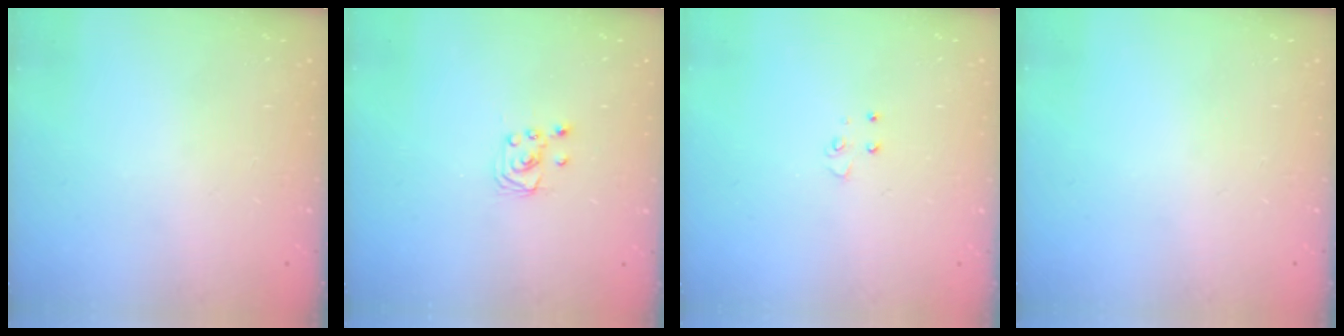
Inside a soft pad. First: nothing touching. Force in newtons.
{"total": 2.3, "press": 2.2, "slide": 0.3}
{"total": 4.1, "press": 4.1, "slide": 0.5}
{"total": 0.0}